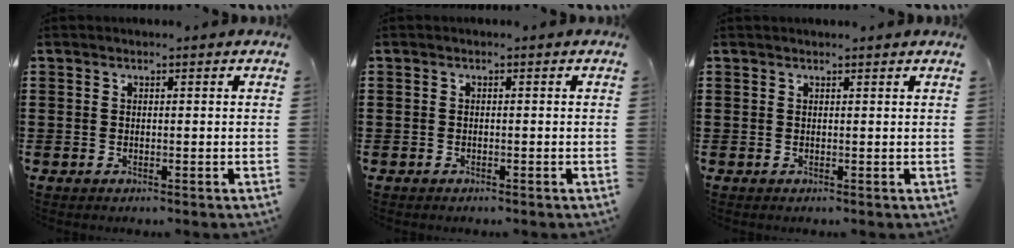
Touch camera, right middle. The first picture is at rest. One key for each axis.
{"total": 0.5, "fx": -0.5, "fy": 0.2, "fz": 0.1, "tx": -0.003, "ty": 0.000, "tz": -0.010}
{"total": 0.5, "fx": 0.5, "fy": -0.1, "fz": 0.1, "tx": -0.002, "ty": 0.001, "tz": 0.009}